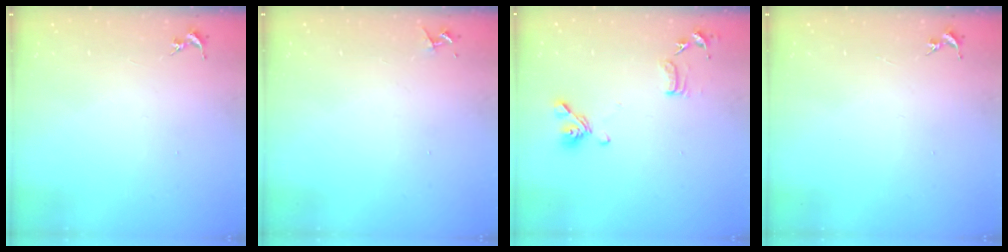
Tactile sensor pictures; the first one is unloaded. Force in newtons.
{"total": 4.2, "press": 4.2, "slide": 0.5}
{"total": 12.9, "press": 12.8, "slide": 1.9}
{"total": 0.0}